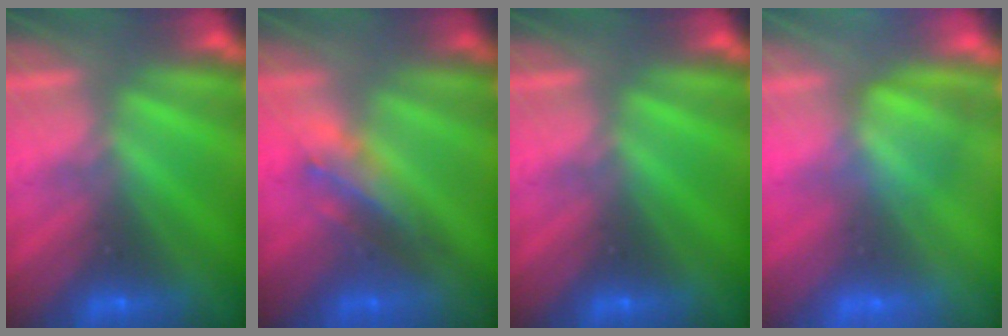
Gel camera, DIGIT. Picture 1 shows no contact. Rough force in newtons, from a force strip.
{"total": 2.9}
{"total": 0.0}
{"total": 3.6}